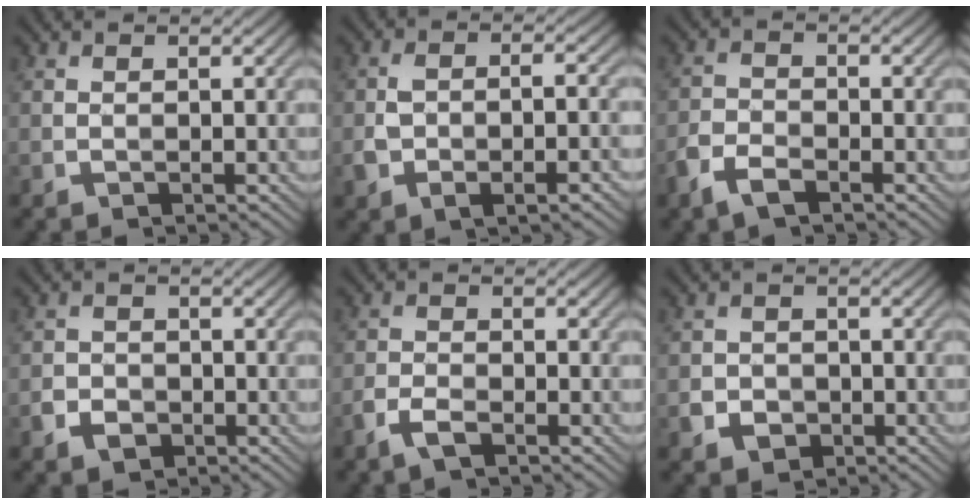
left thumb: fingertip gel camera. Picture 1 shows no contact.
{"total": 6.7, "force": [-2.9, 2.9, 5.3], "torque": [-0.101, -0.011, -0.046]}
{"total": 4.1, "force": [-2.8, 1.8, 2.4], "torque": [-0.055, -0.006, -0.064]}
{"total": 2.6, "force": [-1.4, 2.0, 1.1], "torque": [-0.015, -0.003, -0.028]}
{"total": 2.8, "force": [-1.8, 1.0, 1.9], "torque": [-0.046, -0.002, -0.042]}
{"total": 3.1, "force": [-1.3, 2.6, 0.9], "torque": [-0.012, -0.005, -0.028]}